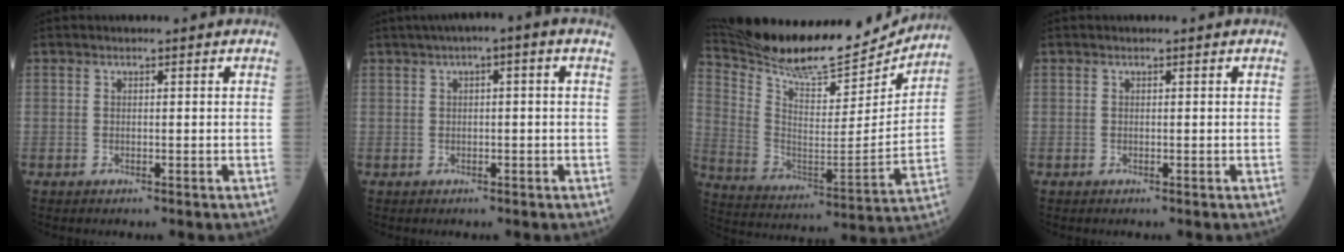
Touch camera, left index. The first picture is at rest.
{"total": 4.2, "force": [1.9, 0.2, 3.7], "torque": [-0.058, 0.023, 0.025]}
{"total": 23.0, "force": [21.5, 3.5, 7.6], "torque": [-0.147, -0.044, 0.335]}
{"total": 0.0}